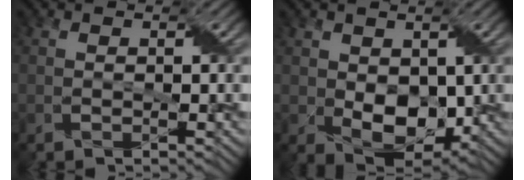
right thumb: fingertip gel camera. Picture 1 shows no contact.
{"total": 6.4, "force": [0.1, 4.7, 4.4], "torque": [-0.085, -0.018, 0.009]}